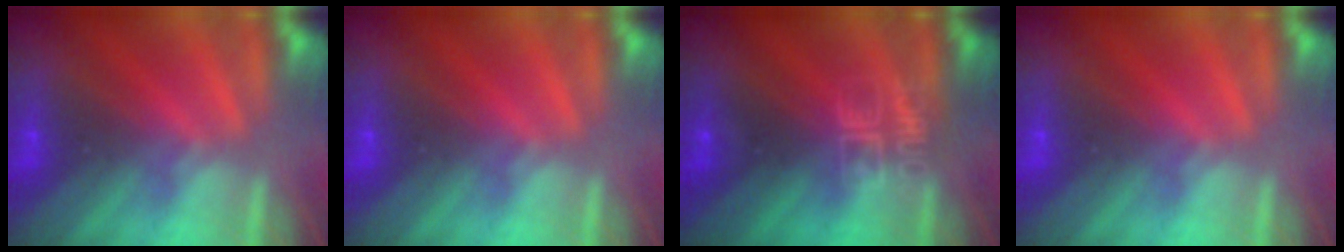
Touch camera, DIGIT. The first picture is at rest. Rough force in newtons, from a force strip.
{"total": 0.0}
{"total": 3.1}
{"total": 0.0}